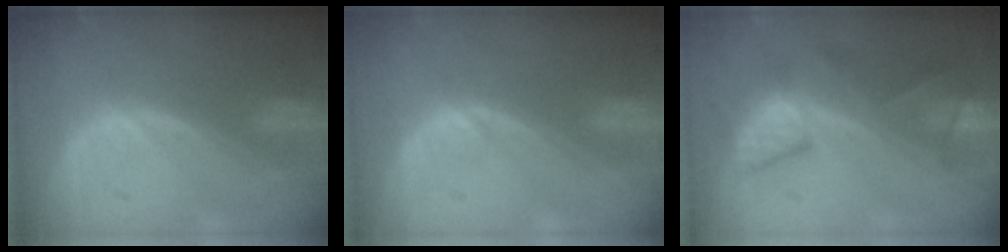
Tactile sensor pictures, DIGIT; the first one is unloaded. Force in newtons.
{"total": 0.5, "press": 0.5, "slide": 0.1}
{"total": 7.7, "press": 7.6, "slide": 1.2}